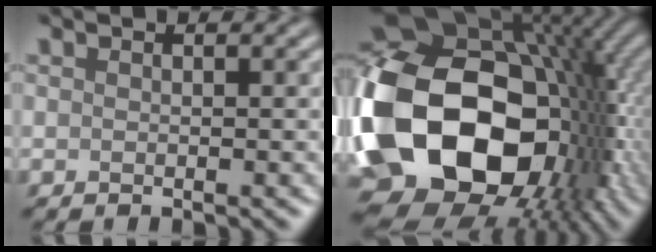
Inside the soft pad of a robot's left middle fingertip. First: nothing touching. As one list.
[{"total": 20.5, "force": [-2.8, 14.7, 14.1], "torque": [-0.305, -0.027, -0.032]}]